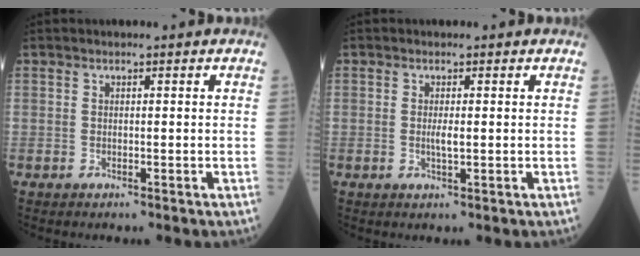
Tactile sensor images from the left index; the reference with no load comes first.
{"total": 1.5, "force": [0.0, 0.3, 1.5], "torque": [-0.033, -0.002, 0.001]}